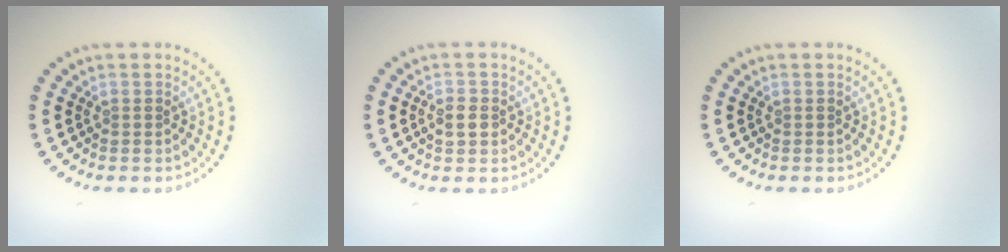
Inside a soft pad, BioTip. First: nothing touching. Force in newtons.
{"total": 1.6, "press": 1.6, "slide": 0.0}
{"total": 0.0}